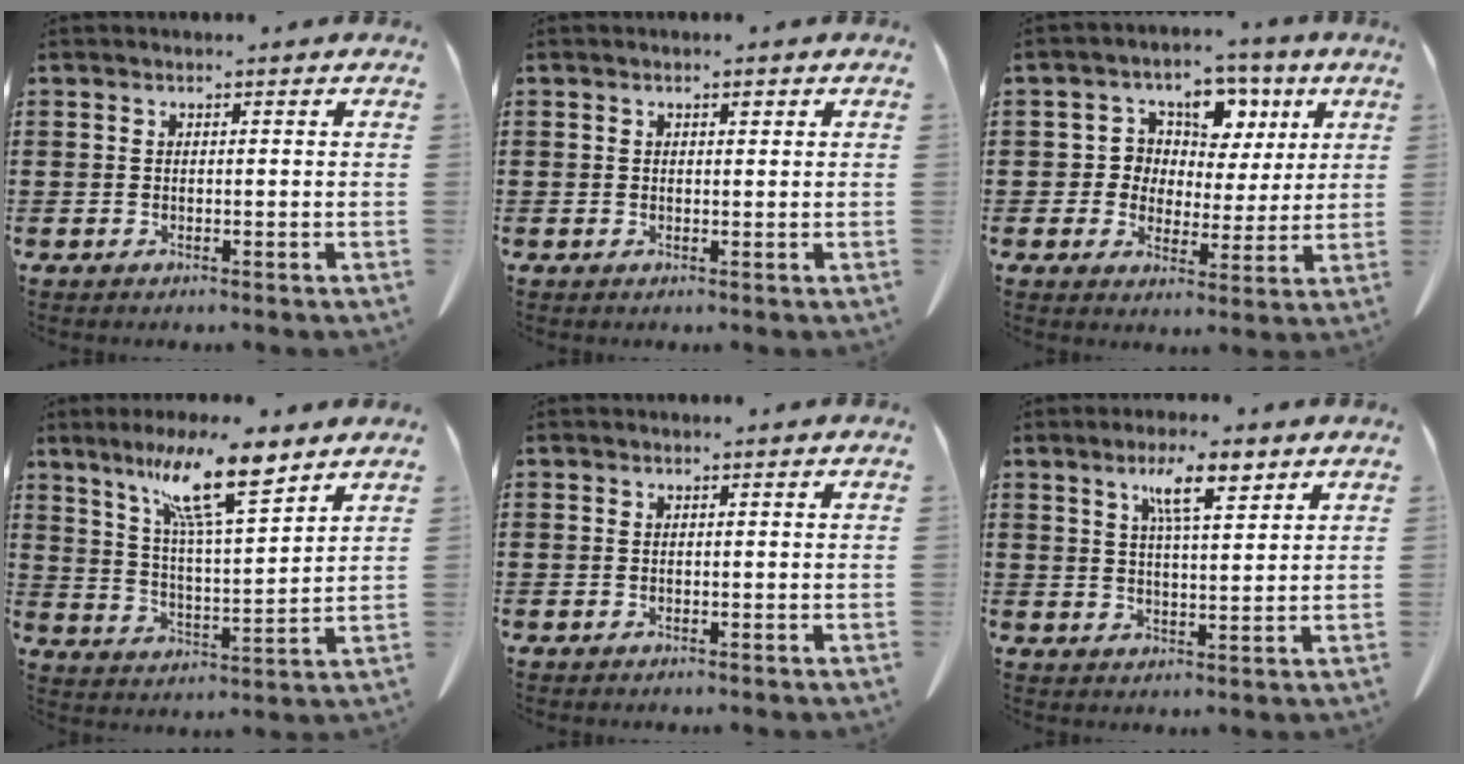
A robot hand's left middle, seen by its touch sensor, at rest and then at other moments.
{"total": 1.0, "force": [0.5, 0.5, 0.7], "torque": [-0.015, 0.005, 0.008]}
{"total": 6.6, "force": [2.7, 5.7, 2.0], "torque": [-0.069, -0.003, 0.044]}
{"total": 13.0, "force": [9.0, 2.3, 9.1], "torque": [-0.181, -0.029, 0.151]}
{"total": 0.0}
{"total": 7.0, "force": [4.2, 1.6, 5.3], "torque": [-0.098, -0.001, 0.068]}